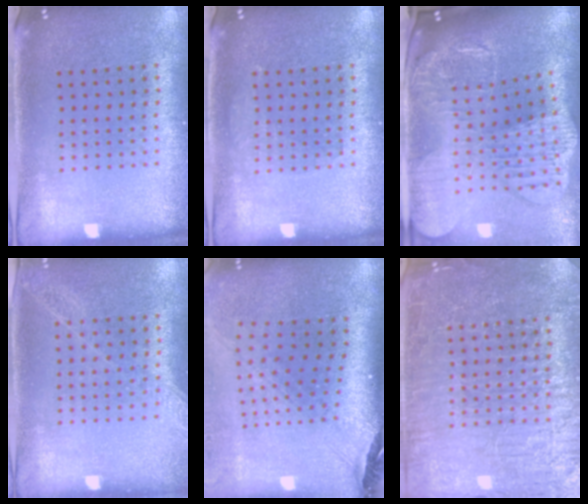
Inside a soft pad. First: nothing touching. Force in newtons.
{"total": 0.9, "press": 0.9, "slide": 0.2}
{"total": 3.7, "press": 3.0, "slide": 2.3}
{"total": 1.2, "press": 1.2, "slide": 0.2}
{"total": 2.9, "press": 2.0, "slide": 2.0}
{"total": 6.8, "press": 6.8, "slide": 1.0}